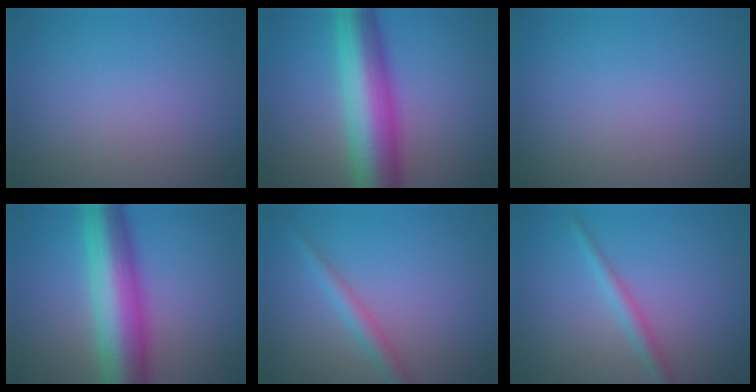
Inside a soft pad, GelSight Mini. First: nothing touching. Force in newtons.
{"total": 10.4, "press": 10.4, "slide": 0.1}
{"total": 0.0}
{"total": 10.4, "press": 10.4, "slide": 0.1}
{"total": 2.1, "press": 2.1, "slide": 0.1}
{"total": 1.9, "press": 1.9, "slide": 0.0}